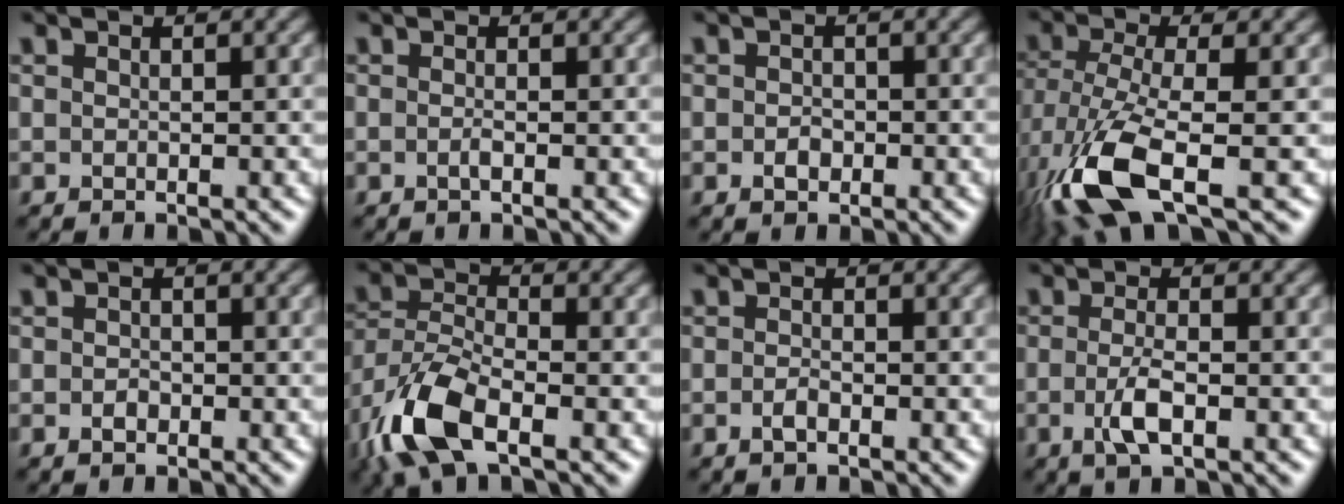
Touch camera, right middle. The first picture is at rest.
{"total": 0.7, "force": [-0.3, 0.1, 0.6], "torque": [-0.014, -0.002, -0.006]}
{"total": 1.2, "force": [-0.4, 0.9, 0.8], "torque": [-0.013, -0.002, -0.009]}
{"total": 10.1, "force": [-4.6, 3.5, 8.2], "torque": [-0.191, -0.016, -0.093]}
{"total": 0.9, "force": [-0.4, 0.7, 0.5], "torque": [-0.010, -0.002, -0.008]}
{"total": 7.7, "force": [-4.4, 3.1, 5.4], "torque": [-0.125, -0.007, -0.098]}
{"total": 1.0, "force": [-0.5, 0.4, 0.7], "torque": [-0.017, -0.001, -0.010]}
{"total": 2.7, "force": [-0.7, 0.8, 2.4], "torque": [-0.053, -0.005, -0.016]}